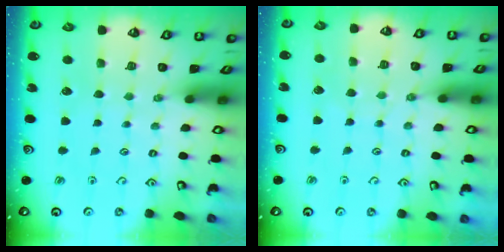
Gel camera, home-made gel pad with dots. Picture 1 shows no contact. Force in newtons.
{"total": 2.8, "press": 2.7, "slide": 0.5}